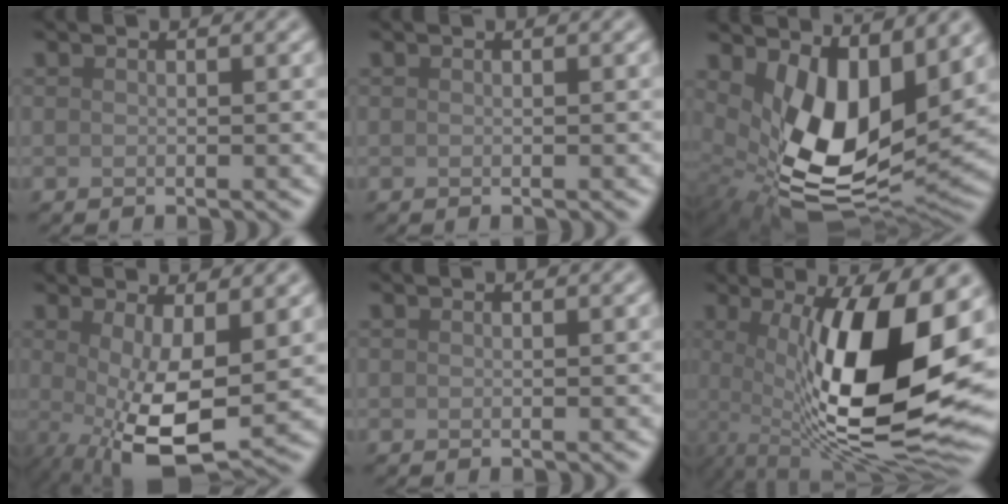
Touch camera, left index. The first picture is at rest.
{"total": 0.0}
{"total": 11.2, "force": [1.9, 6.0, 9.3], "torque": [-0.176, -0.031, 0.045]}
{"total": 8.1, "force": [-0.4, 2.7, 7.6], "torque": [-0.145, -0.018, -0.002]}
{"total": 0.0}
{"total": 15.0, "force": [0.5, 4.4, 14.3], "torque": [-0.224, -0.015, 0.007]}